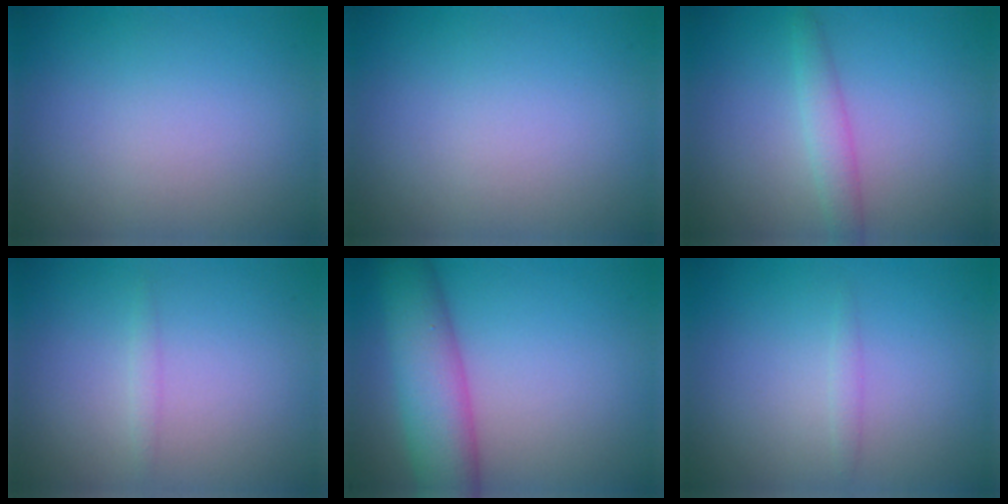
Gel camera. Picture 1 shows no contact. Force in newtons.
{"total": 0.0}
{"total": 2.0, "press": 2.0, "slide": 0.0}
{"total": 0.7, "press": 0.7, "slide": 0.1}
{"total": 7.3, "press": 7.3, "slide": 0.2}
{"total": 0.7, "press": 0.7, "slide": 0.0}